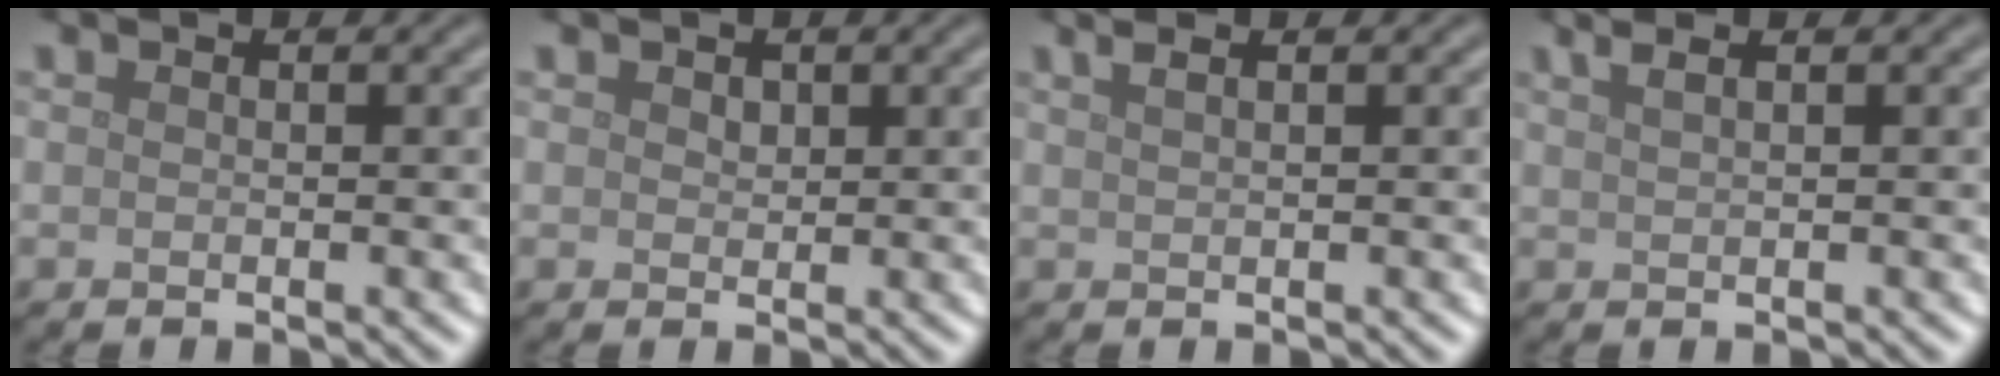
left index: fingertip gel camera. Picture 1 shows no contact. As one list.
[{"total": 0.9, "force": [0.5, 0.6, 0.4], "torque": [-0.008, -0.003, 0.009]}, {"total": 3.0, "force": [1.8, 1.4, 1.9], "torque": [-0.013, 0.016, 0.001]}, {"total": 3.6, "force": [2.2, 1.7, 2.4], "torque": [-0.017, 0.022, 0.007]}]